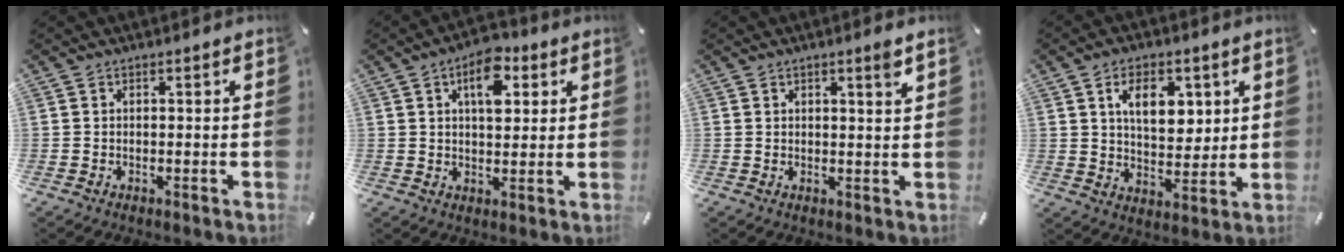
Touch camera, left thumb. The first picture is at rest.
{"total": 9.2, "force": [3.6, 5.3, 6.6], "torque": [-0.081, -0.007, 0.056]}
{"total": 2.3, "force": [1.6, 0.4, 1.7], "torque": [-0.027, -0.002, 0.025]}
{"total": 9.9, "force": [4.1, 6.2, 6.5], "torque": [-0.099, -0.005, 0.068]}